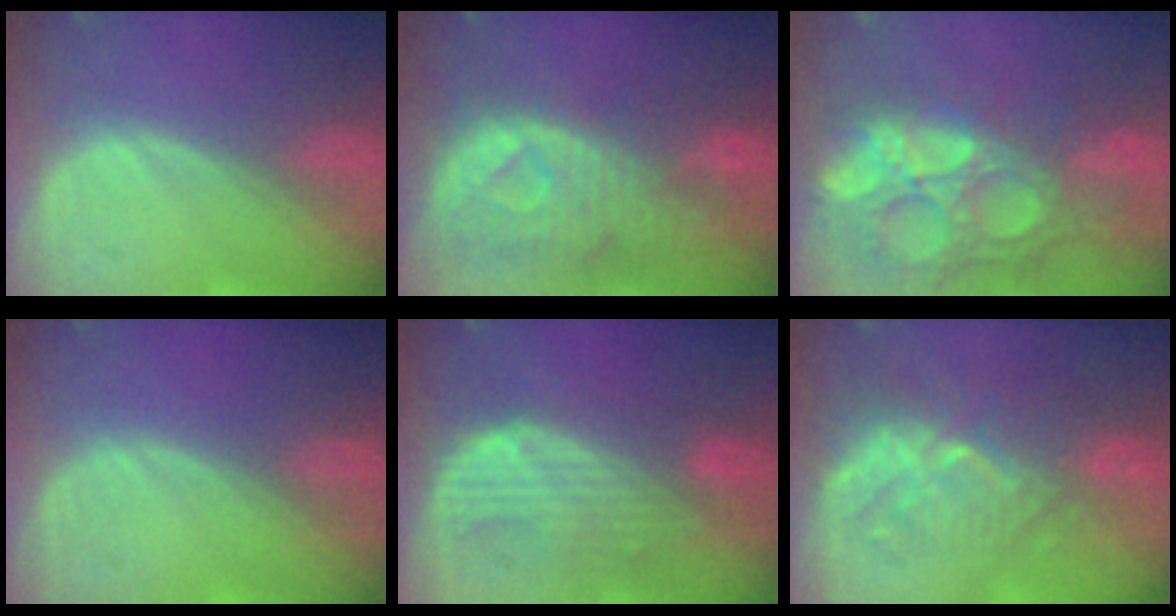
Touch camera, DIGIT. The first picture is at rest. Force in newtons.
{"total": 11.4, "press": 9.9, "slide": 5.7}
{"total": 14.8, "press": 12.3, "slide": 8.3}
{"total": 0.0}
{"total": 8.9, "press": 8.3, "slide": 3.2}
{"total": 9.1, "press": 8.8, "slide": 2.3}